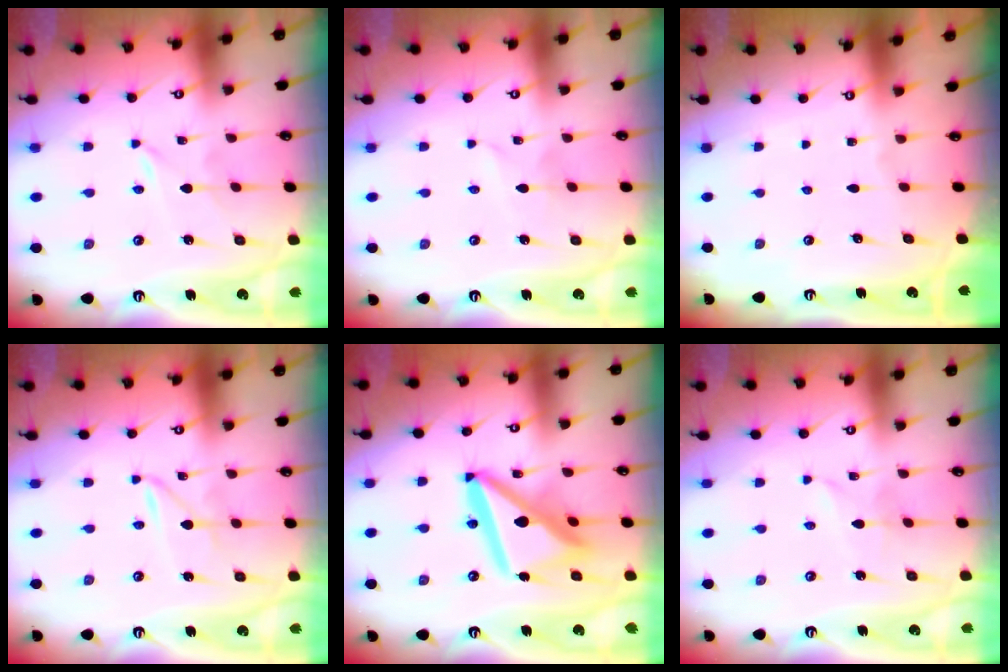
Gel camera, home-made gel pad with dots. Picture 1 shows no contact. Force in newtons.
{"total": 1.8, "press": 1.8, "slide": 0.1}
{"total": 0.0}
{"total": 1.6, "press": 1.6, "slide": 0.3}
{"total": 16.4, "press": 16.3, "slide": 1.6}
{"total": 1.6, "press": 1.6, "slide": 0.2}